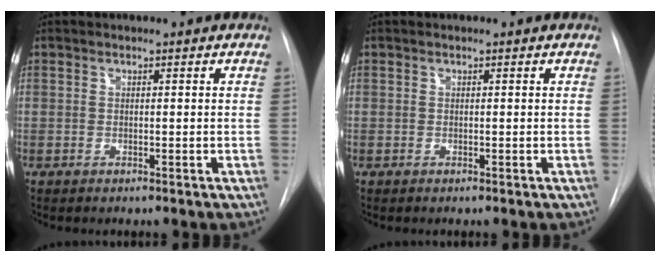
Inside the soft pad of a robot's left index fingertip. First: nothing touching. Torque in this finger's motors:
{"motor_torque": [0.01, 0.01, -0.01, 0.00]}